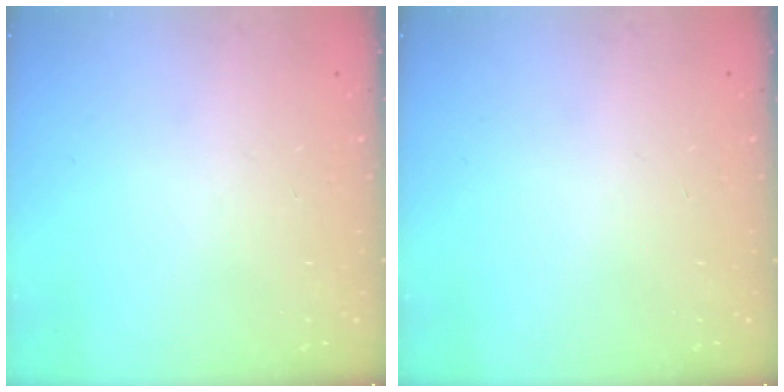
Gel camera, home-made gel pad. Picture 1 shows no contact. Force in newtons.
{"total": 0.0}